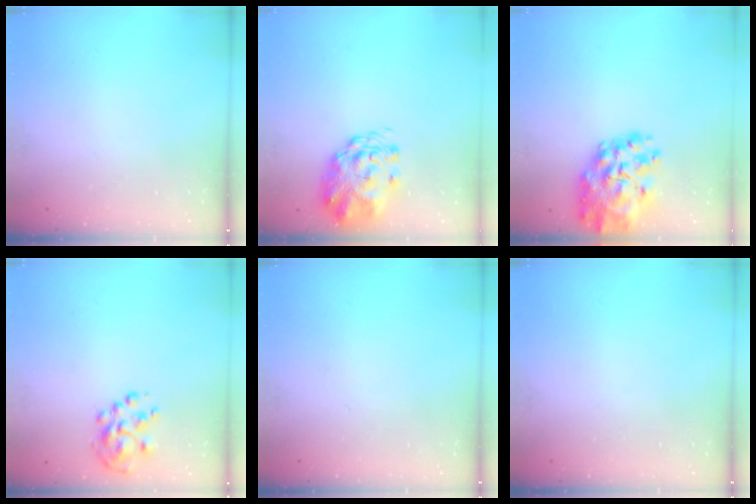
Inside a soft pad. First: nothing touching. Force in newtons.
{"total": 2.9, "press": 2.7, "slide": 1.0}
{"total": 14.9, "press": 14.1, "slide": 4.7}
{"total": 6.1, "press": 5.9, "slide": 1.7}
{"total": 0.0}
{"total": 0.0}